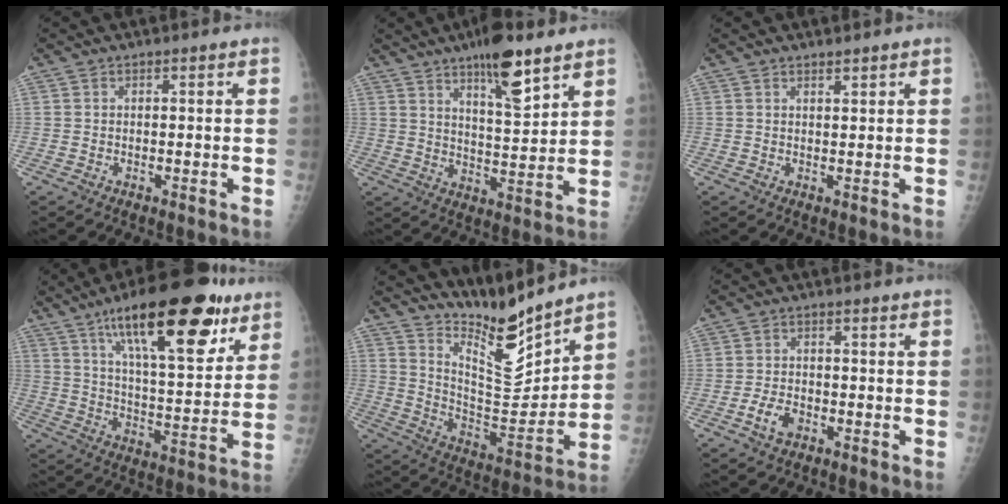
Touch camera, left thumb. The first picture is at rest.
{"total": 11.5, "force": [7.5, 2.8, 8.3], "torque": [-0.118, -0.045, 0.121]}
{"total": 1.2, "force": [1.1, 0.1, 0.5], "torque": [-0.004, -0.009, 0.019]}
{"total": 24.7, "force": [14.1, 8.1, 18.5], "torque": [-0.256, -0.043, 0.224]}
{"total": 14.3, "force": [12.7, 2.4, 6.2], "torque": [-0.065, -0.109, 0.232]}
{"total": 3.8, "force": [-1.9, 2.3, 2.4], "torque": [-0.044, 0.011, -0.034]}